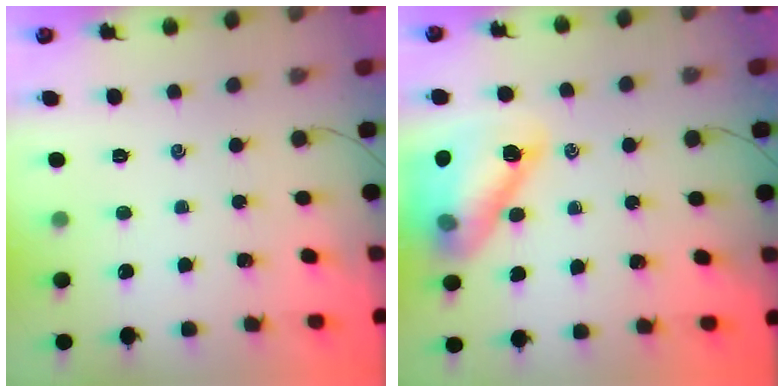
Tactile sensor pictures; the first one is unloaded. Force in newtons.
{"total": 14.3, "press": 14.0, "slide": 2.8}